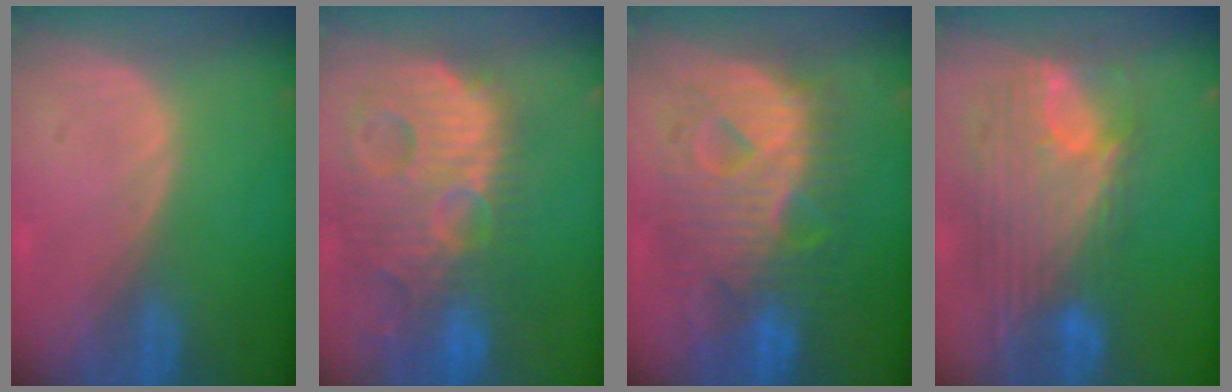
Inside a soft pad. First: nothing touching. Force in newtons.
{"total": 14.7, "press": 12.8, "slide": 7.4}
{"total": 12.4, "press": 12.4, "slide": 1.3}
{"total": 12.1, "press": 10.2, "slide": 6.4}